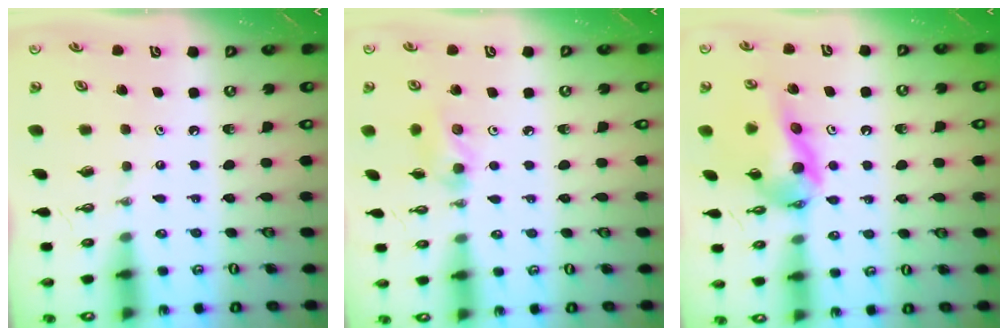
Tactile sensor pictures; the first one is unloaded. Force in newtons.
{"total": 5.8, "press": 5.7, "slide": 1.0}
{"total": 13.3, "press": 13.2, "slide": 1.7}